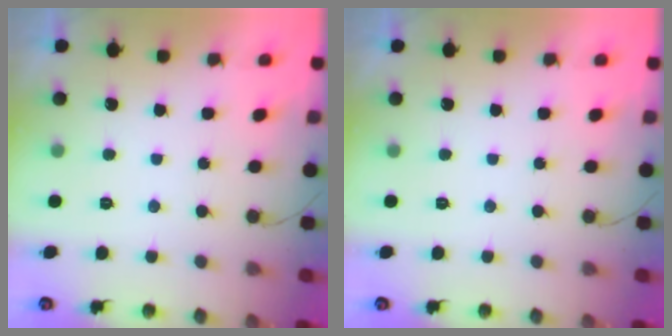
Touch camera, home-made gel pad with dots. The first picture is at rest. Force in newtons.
{"total": 0.0}